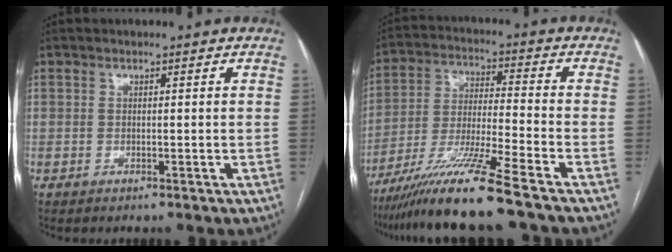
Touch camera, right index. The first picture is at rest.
{"total": 13.4, "force": [-10.3, -1.9, 8.3], "torque": [-0.155, -0.028, -0.187]}